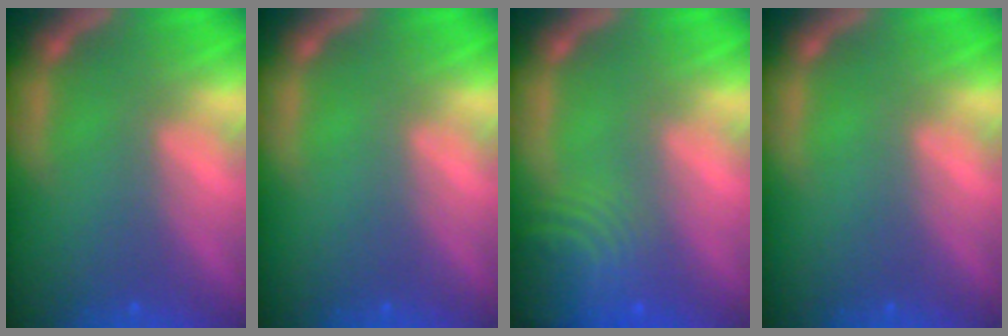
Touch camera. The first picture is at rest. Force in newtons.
{"total": 0.0}
{"total": 8.0}
{"total": 0.0}